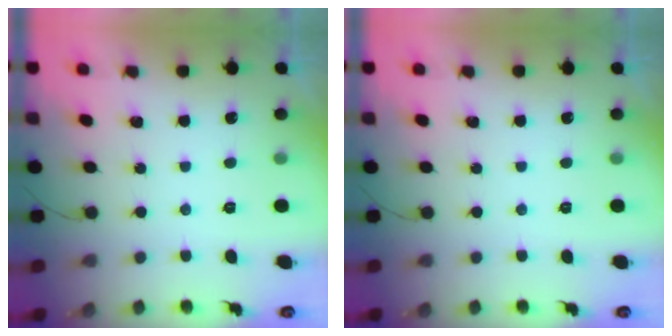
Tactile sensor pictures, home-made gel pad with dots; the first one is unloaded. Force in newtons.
{"total": 0.0}